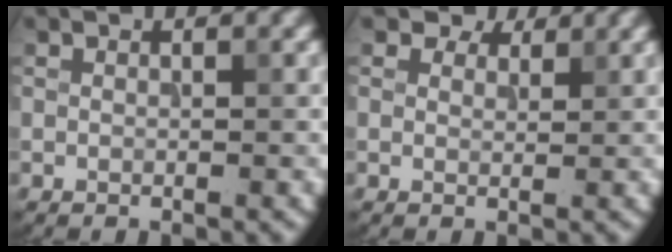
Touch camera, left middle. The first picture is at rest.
{"total": 2.7, "force": [2.2, 1.3, 0.8], "torque": [-0.017, -0.005, 0.032]}